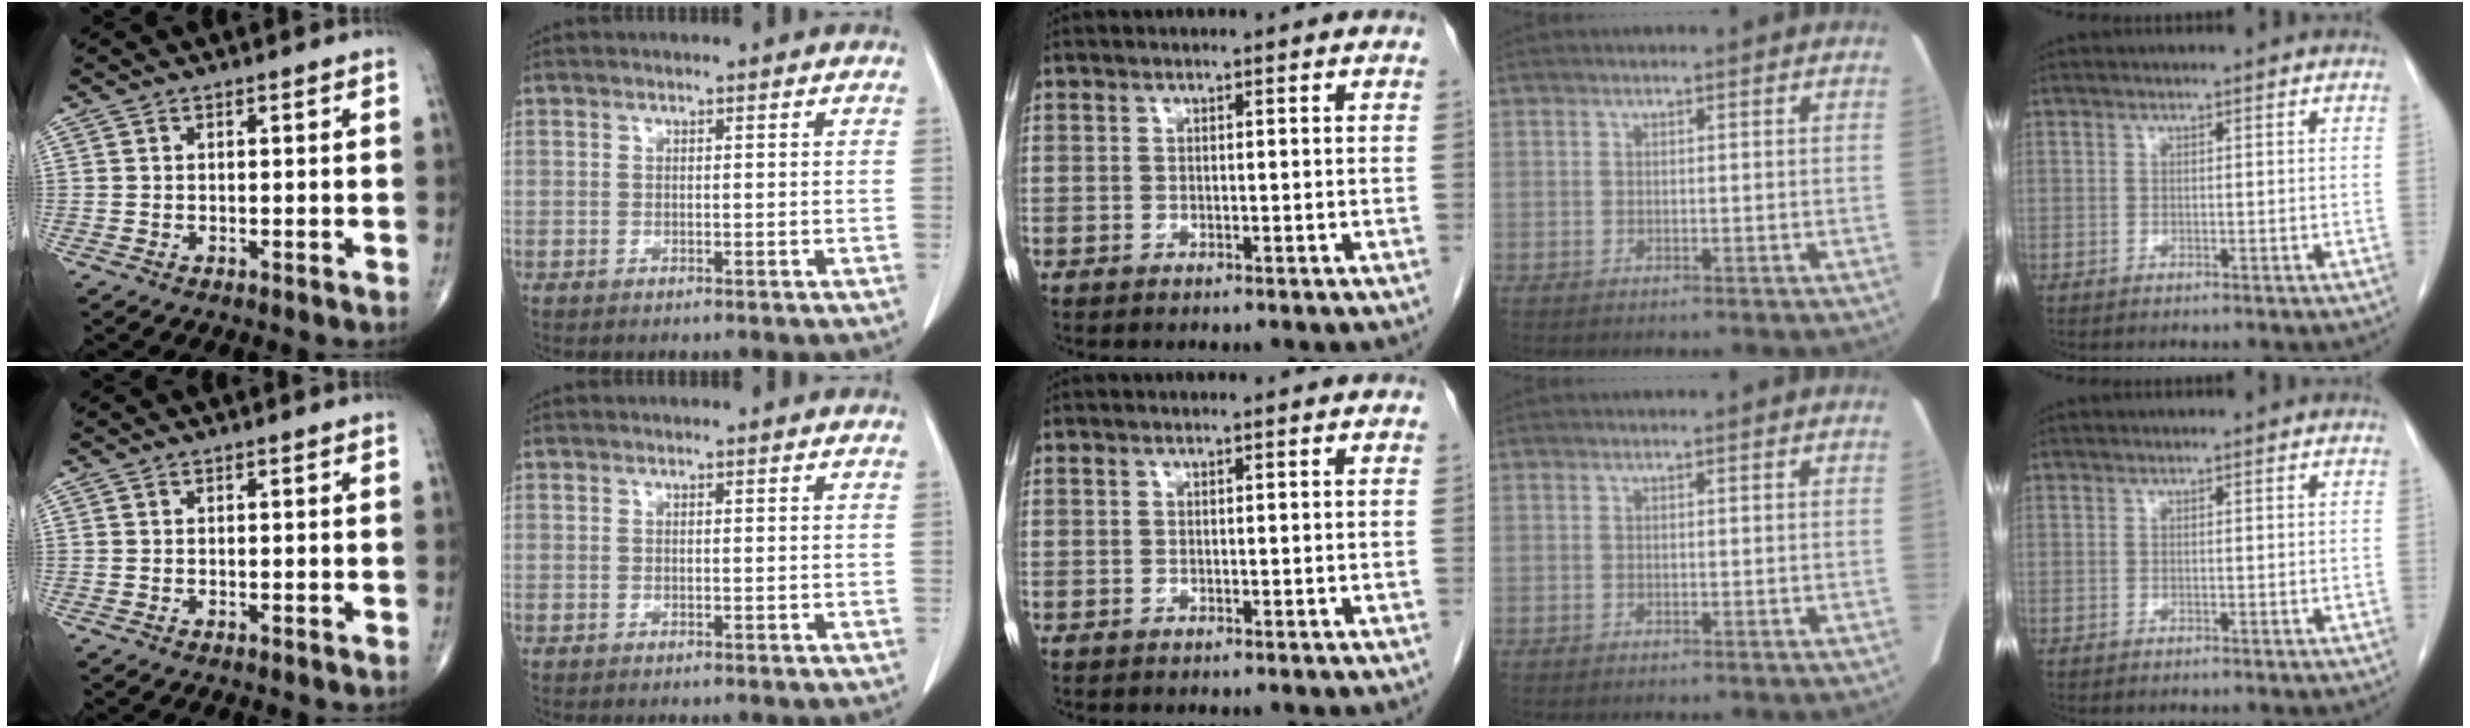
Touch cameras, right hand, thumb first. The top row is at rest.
{}